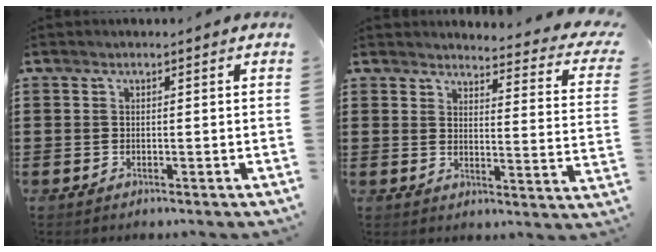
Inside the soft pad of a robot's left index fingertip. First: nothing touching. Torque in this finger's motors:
{"motor_torque": [1.10, 1.04, 0.15, 0.03]}